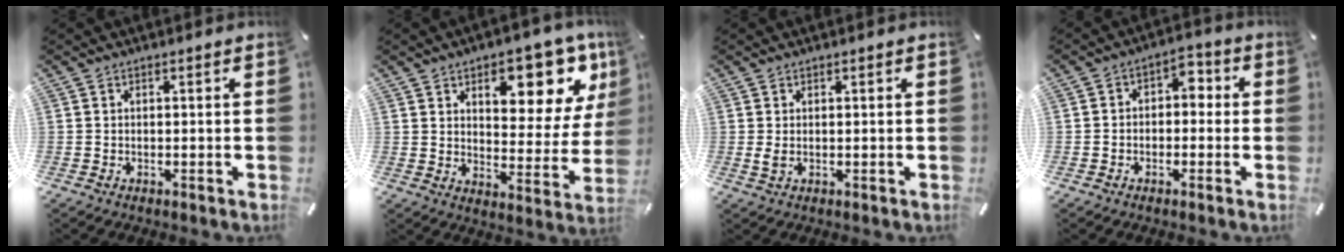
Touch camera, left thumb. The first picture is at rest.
{"total": 13.7, "force": [8.1, 7.2, 8.4], "torque": [-0.086, -0.061, 0.132]}
{"total": 1.6, "force": [0.2, 0.6, 1.5], "torque": [-0.029, -0.006, 0.001]}
{"total": 4.1, "force": [-1.8, 3.1, 2.0], "torque": [-0.029, 0.011, -0.040]}